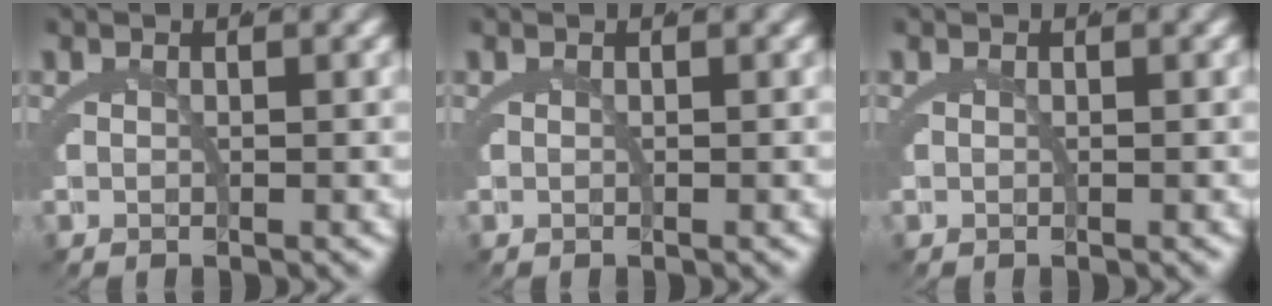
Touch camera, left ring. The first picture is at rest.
{"total": 0.0}
{"total": 0.0}